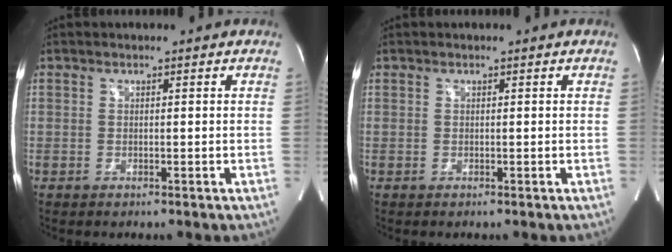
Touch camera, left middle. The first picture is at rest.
{"total": 0.0}